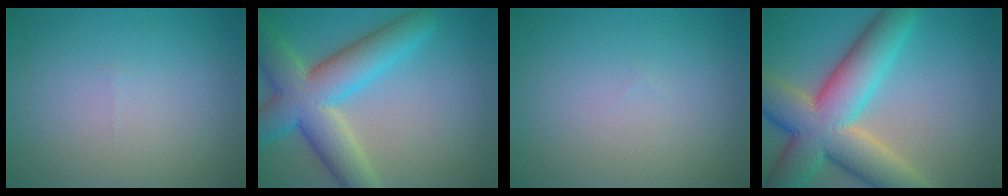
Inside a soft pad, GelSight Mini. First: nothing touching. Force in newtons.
{"total": 9.1, "press": 9.0, "slide": 0.6}
{"total": 0.0}
{"total": 11.6, "press": 11.6, "slide": 0.4}